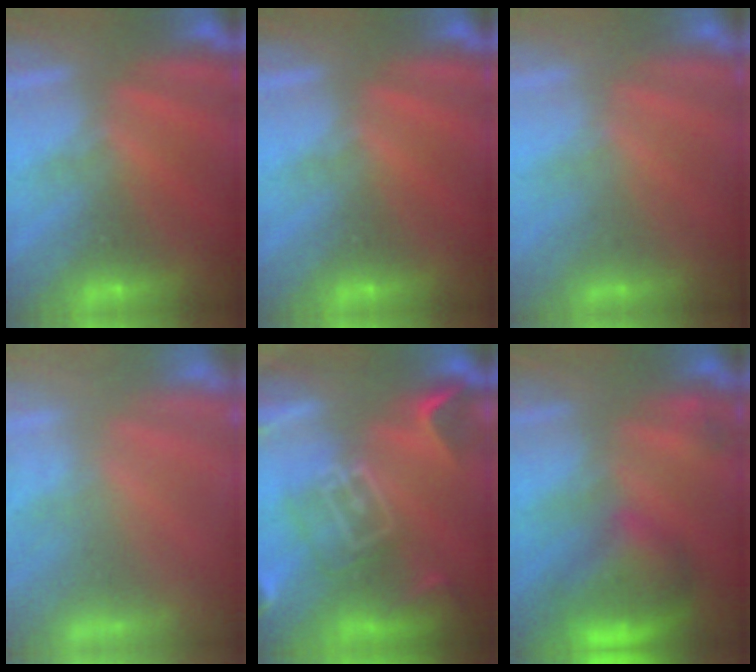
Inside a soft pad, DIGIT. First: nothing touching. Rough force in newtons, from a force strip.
{"total": 0.0}
{"total": 2.2}
{"total": 7.1}
{"total": 7.7}
{"total": 9.4}